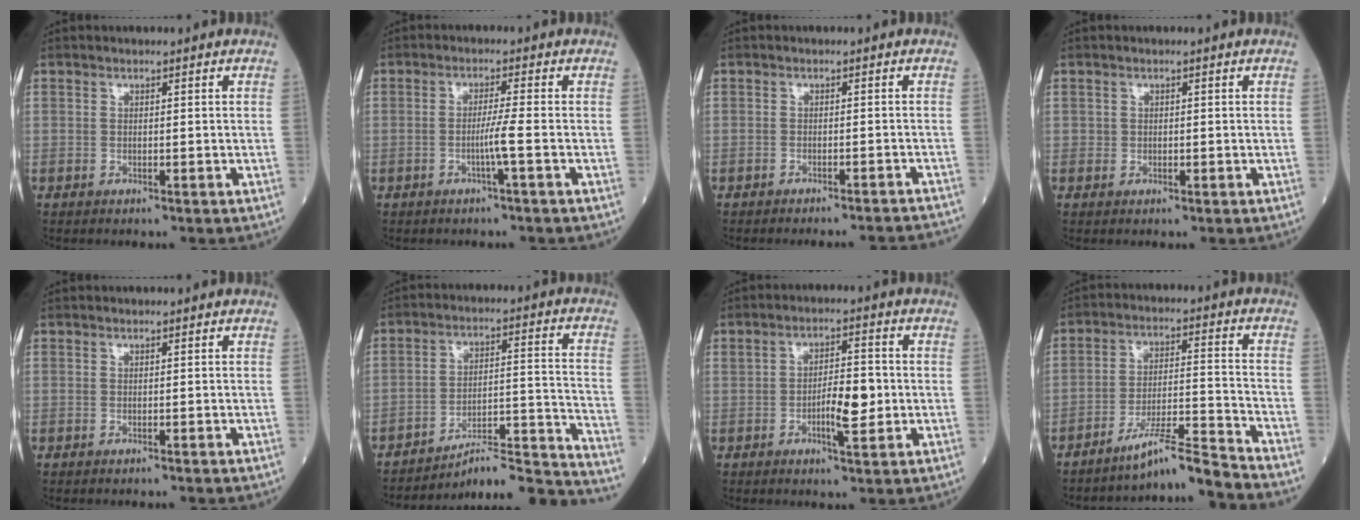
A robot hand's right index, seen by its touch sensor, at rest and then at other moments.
{"total": 3.1, "force": [-1.1, -0.9, 2.8], "torque": [-0.053, -0.003, -0.021]}
{"total": 8.9, "force": [-8.7, 0.1, 1.9], "torque": [-0.011, -0.003, -0.093]}
{"total": 0.7, "force": [0.0, 0.6, 0.3], "torque": [-0.004, 0.000, 0.000]}
{"total": 0.8, "force": [-0.6, 0.0, 0.5], "torque": [-0.009, 0.005, -0.003]}
{"total": 18.1, "force": [-17.7, -1.1, 3.8], "torque": [-0.027, 0.033, -0.253]}
{"total": 5.6, "force": [-0.9, 1.4, 5.4], "torque": [-0.092, 0.004, -0.012]}
{"total": 9.4, "force": [-8.7, -2.5, 2.7], "torque": [-0.040, 0.008, -0.151]}